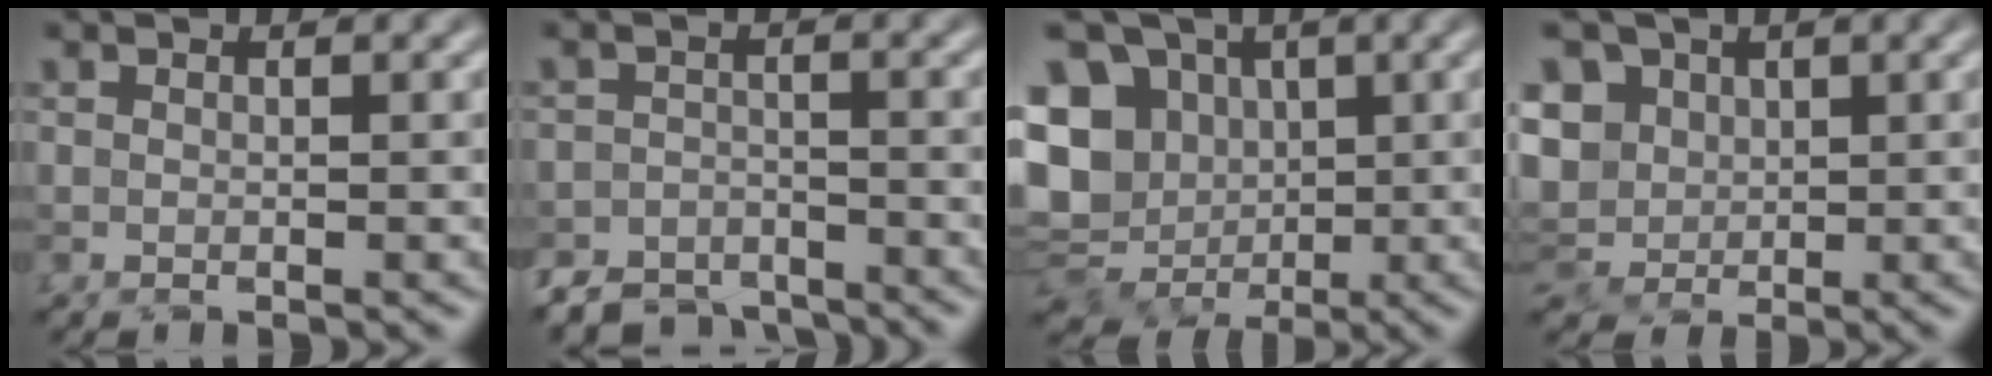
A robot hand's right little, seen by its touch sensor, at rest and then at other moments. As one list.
[{"total": 4.0, "force": [-3.8, 1.4, -0.1], "torque": [0.014, -0.001, -0.072]}, {"total": 12.5, "force": [0.4, 10.9, 6.1], "torque": [-0.118, -0.005, -0.010]}, {"total": 9.1, "force": [3.9, 7.4, 3.7], "torque": [-0.079, 0.028, 0.049]}]